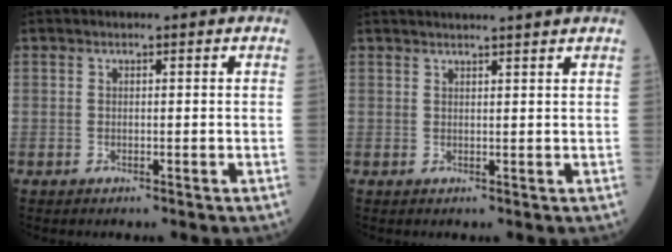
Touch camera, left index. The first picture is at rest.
{"total": 6.7, "force": [6.0, -0.9, 2.6], "torque": [-0.030, 0.025, 0.069]}